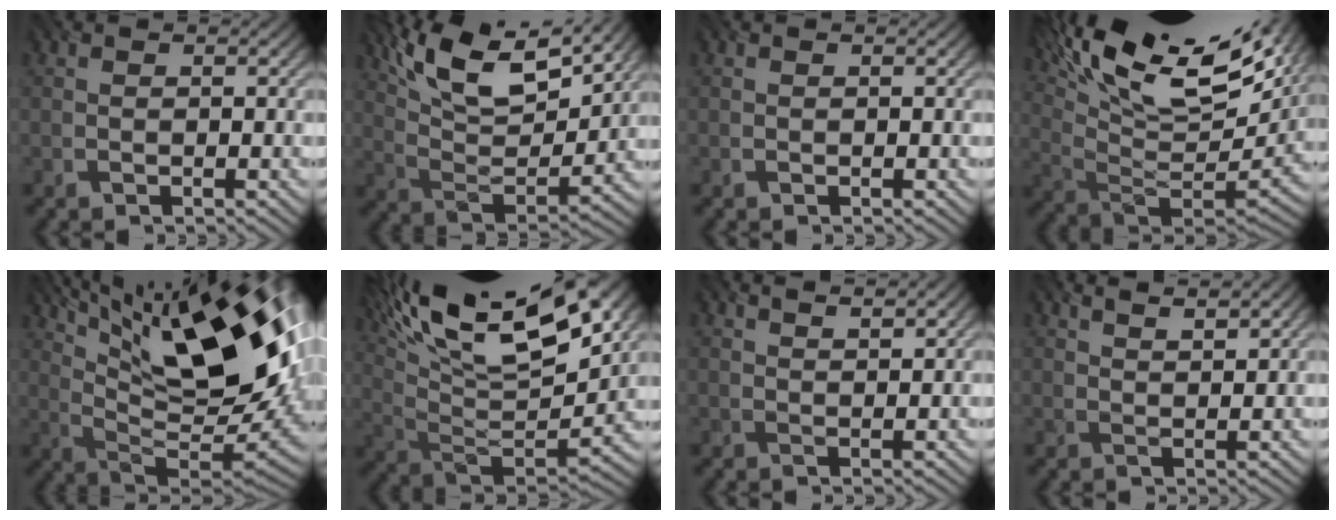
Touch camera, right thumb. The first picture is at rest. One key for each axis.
{"total": 13.9, "fx": 9.4, "fy": 4.5, "fz": 9.3, "tx": -0.196, "ty": 0.001, "tz": 0.168}
{"total": 0.0}
{"total": 20.9, "fx": 12.6, "fy": 7.8, "fz": 14.8, "tx": -0.284, "ty": 0.041, "tz": 0.206}
{"total": 20.8, "fx": 9.1, "fy": 6.9, "fz": 17.3, "tx": -0.280, "ty": 0.024, "tz": 0.153}
{"total": 19.9, "fx": 11.1, "fy": 7.2, "fz": 14.8, "tx": -0.302, "ty": 0.043, "tz": 0.178}
{"total": 2.0, "fx": 1.6, "fy": 0.2, "fz": 1.2, "tx": -0.022, "ty": 0.001, "tz": 0.030}
{"total": 3.2, "fx": 2.5, "fy": 0.5, "fz": 1.9, "tx": -0.030, "ty": 0.002, "tz": 0.045}